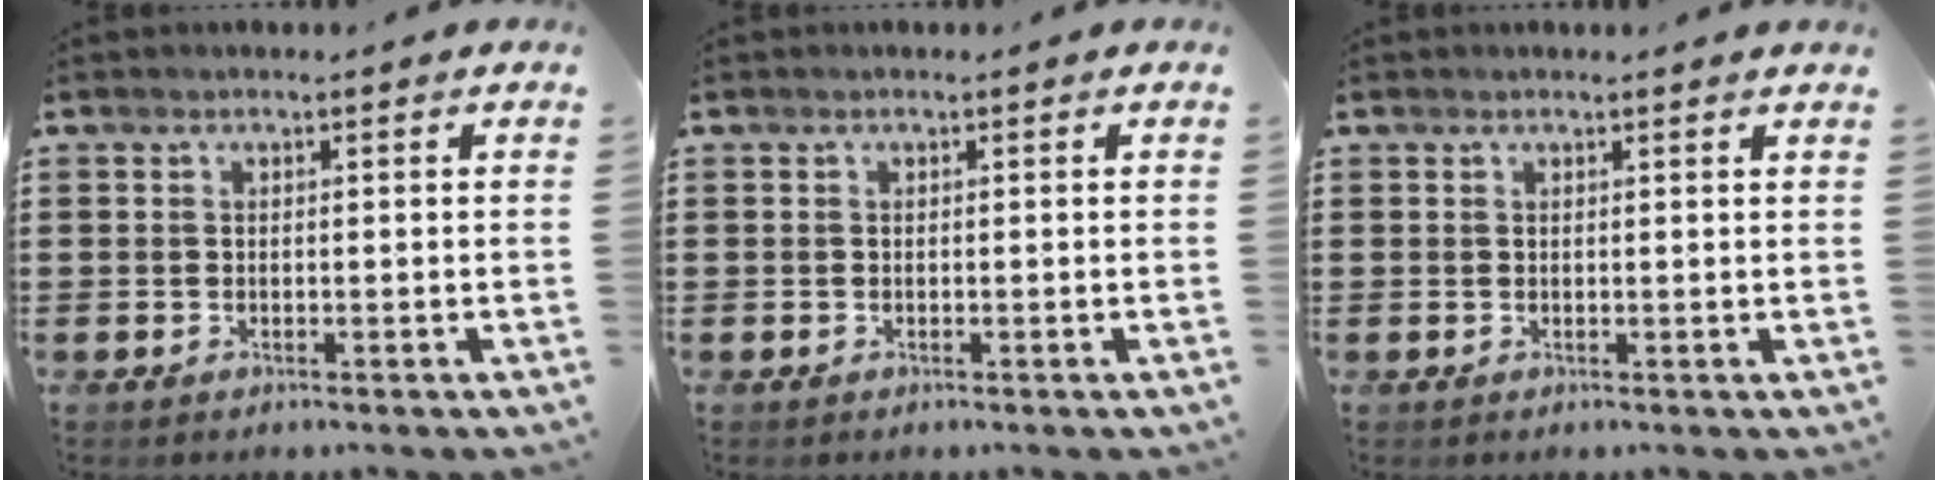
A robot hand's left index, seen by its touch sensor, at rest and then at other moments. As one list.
[{"total": 0.0}, {"total": 0.7, "force": [0.6, -0.1, 0.3], "torque": [-0.007, -0.003, 0.011]}]